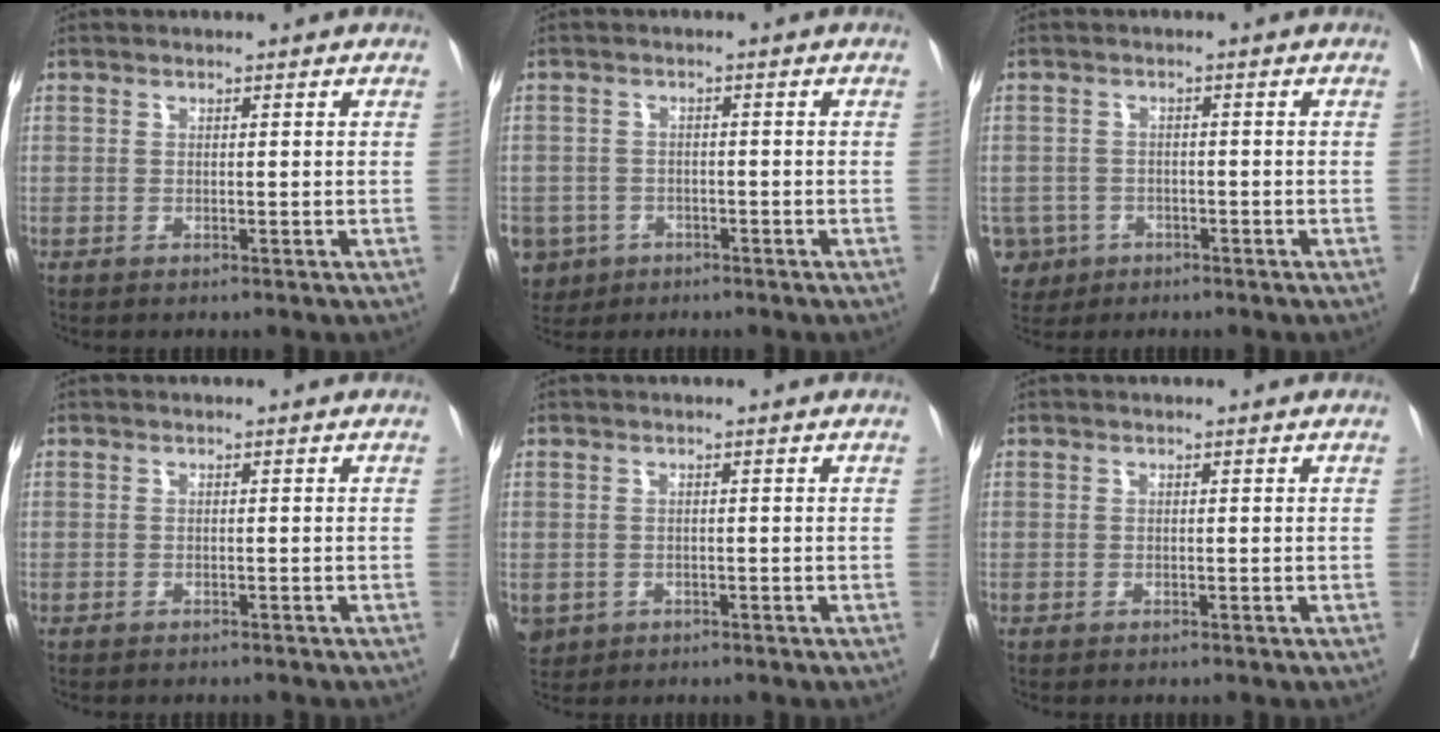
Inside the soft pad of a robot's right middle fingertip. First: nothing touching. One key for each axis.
{"total": 6.8, "fx": -3.5, "fy": 5.8, "fz": 0.8, "tx": -0.035, "ty": 0.007, "tz": -0.055}
{"total": 5.0, "fx": -2.4, "fy": 4.4, "fz": -0.1, "tx": -0.010, "ty": 0.009, "tz": -0.038}
{"total": 2.5, "fx": -2.3, "fy": 0.5, "fz": 0.9, "tx": -0.014, "ty": -0.002, "tz": -0.028}
{"total": 4.0, "fx": -1.8, "fy": 3.4, "fz": 1.0, "tx": -0.019, "ty": 0.000, "tz": -0.024}
{"total": 0.0}